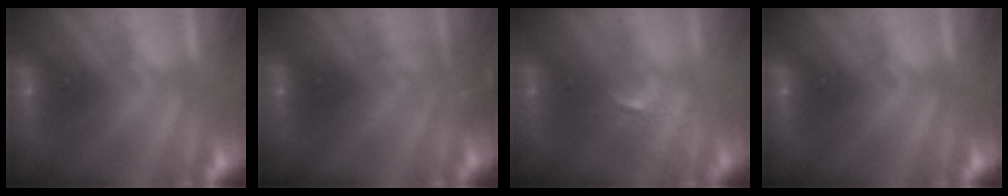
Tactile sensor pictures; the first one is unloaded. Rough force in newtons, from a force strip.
{"total": 3.2}
{"total": 2.6}
{"total": 0.0}